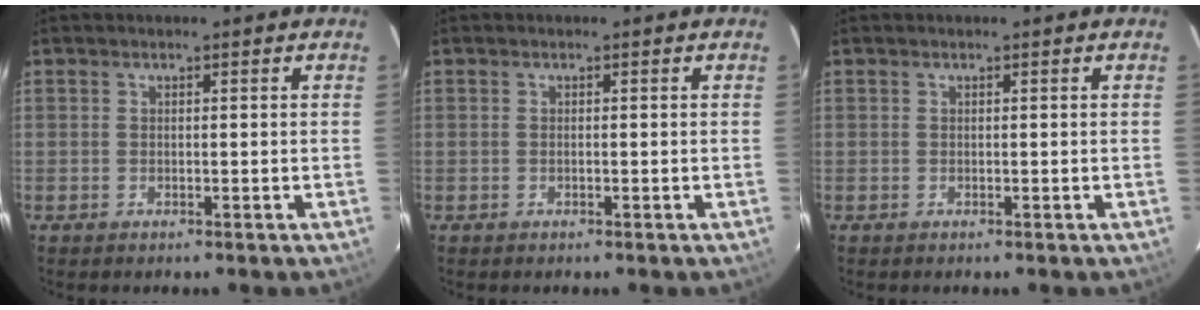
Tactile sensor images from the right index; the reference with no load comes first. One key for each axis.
{"total": 0.0}
{"total": 0.0}